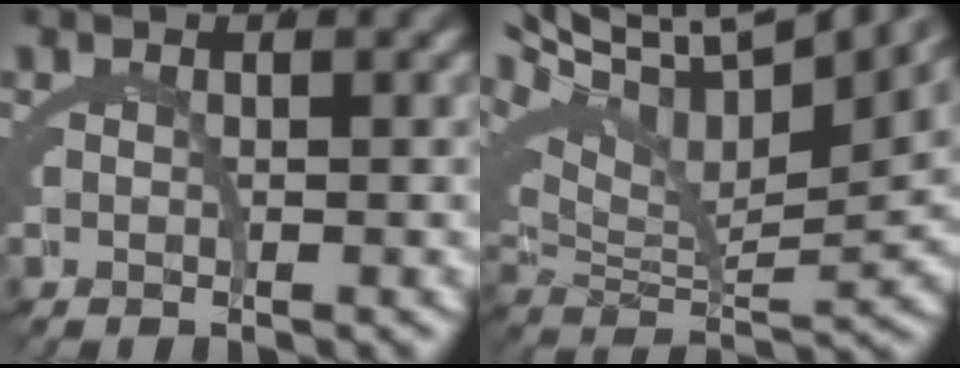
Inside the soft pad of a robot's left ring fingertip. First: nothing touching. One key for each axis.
{"total": 11.1, "fx": 6.0, "fy": 4.7, "fz": 8.1, "tx": -0.117, "ty": 0.025, "tz": 0.091}